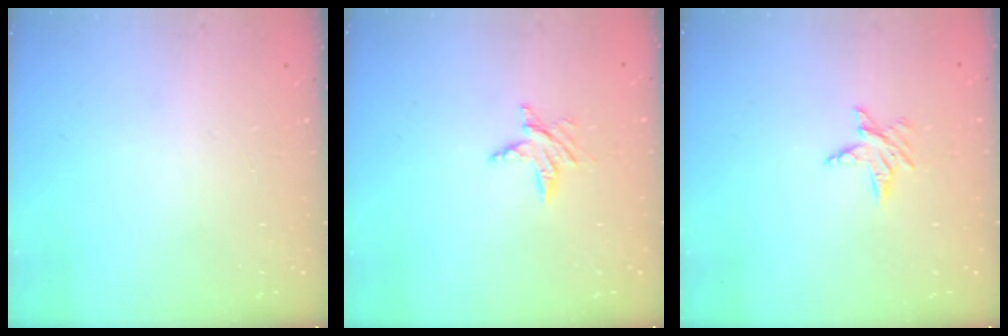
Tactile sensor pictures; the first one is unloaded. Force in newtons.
{"total": 6.0, "press": 5.9, "slide": 0.6}
{"total": 4.5, "press": 4.4, "slide": 0.5}